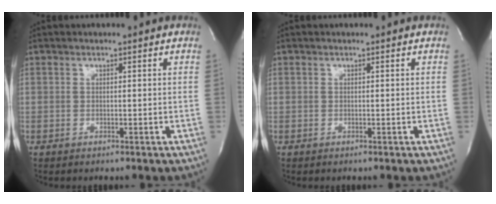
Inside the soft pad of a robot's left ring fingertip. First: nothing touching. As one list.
[{"total": 0.0}]